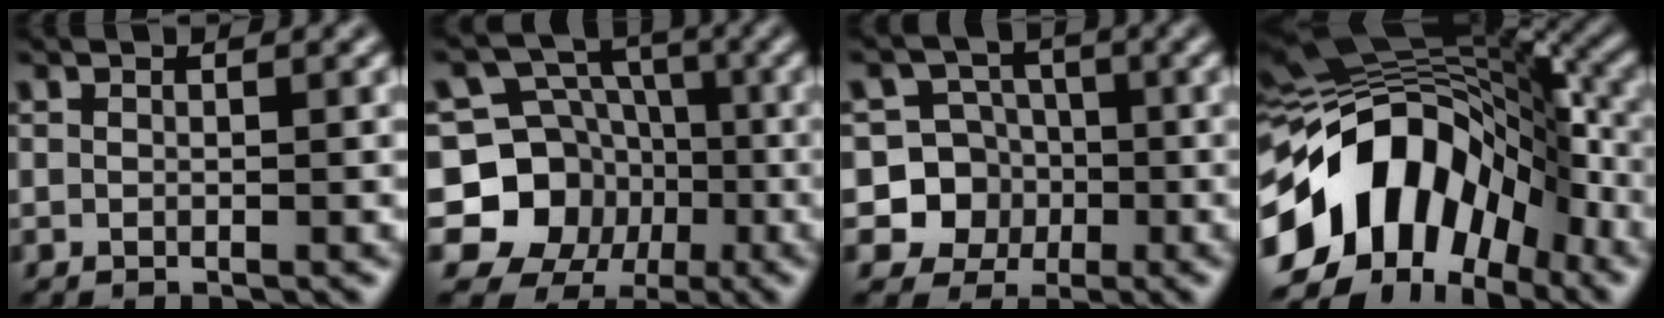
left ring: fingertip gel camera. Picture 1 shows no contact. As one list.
[{"total": 10.5, "force": [-2.5, 9.7, 2.9], "torque": [-0.051, 0.006, -0.072]}, {"total": 7.4, "force": [-2.0, 7.1, 1.1], "torque": [-0.009, 0.006, -0.059]}, {"total": 14.4, "force": [-5.1, 9.4, 9.7], "torque": [-0.155, 0.022, -0.109]}]